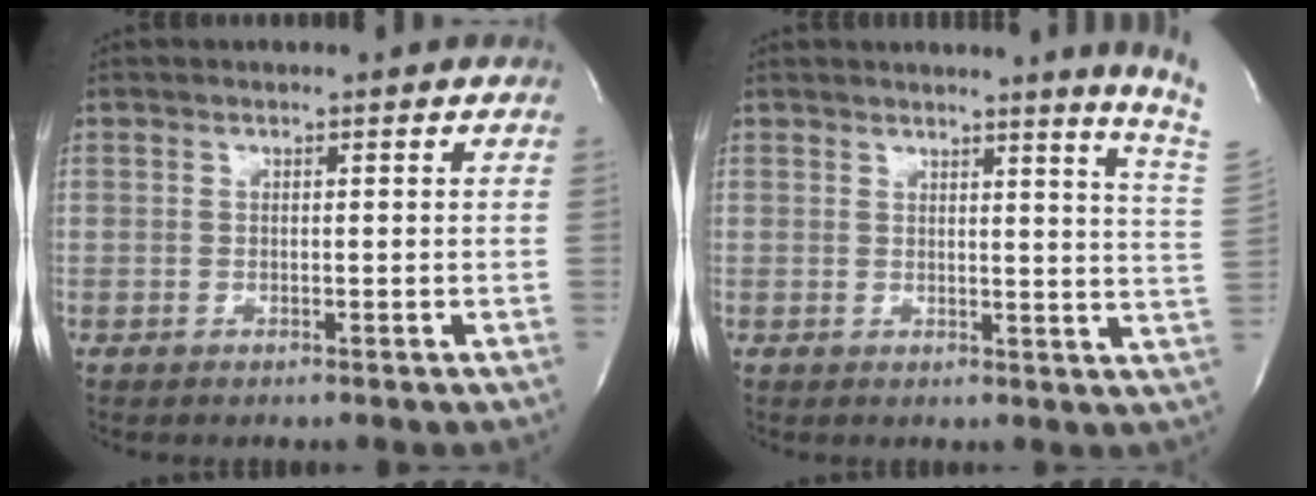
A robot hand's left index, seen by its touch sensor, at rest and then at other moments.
{"total": 7.2, "force": [6.1, -2.0, 3.2], "torque": [-0.036, -0.069, 0.042]}